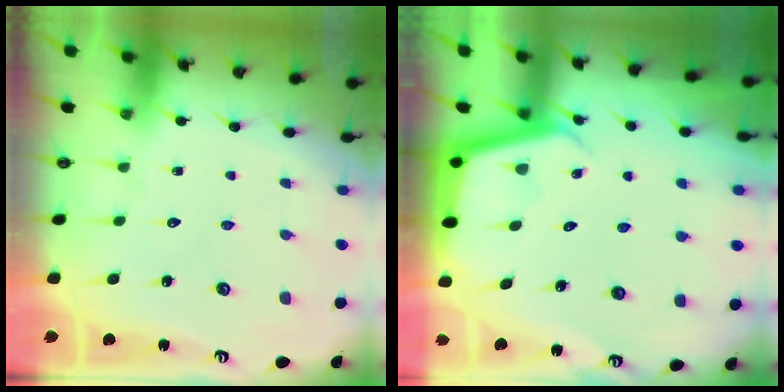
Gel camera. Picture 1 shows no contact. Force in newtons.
{"total": 3.6, "press": 3.6, "slide": 0.3}